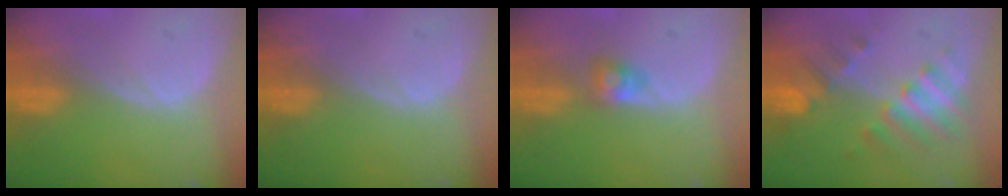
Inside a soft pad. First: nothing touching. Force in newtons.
{"total": 0.0}
{"total": 2.7, "press": 2.5, "slide": 1.0}
{"total": 7.7, "press": 6.7, "slide": 3.6}